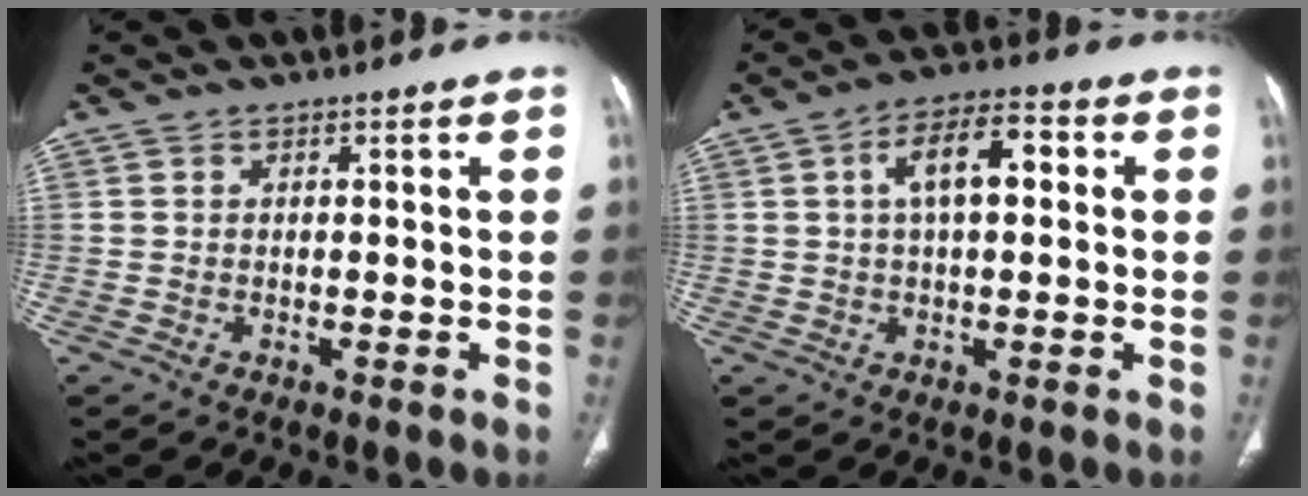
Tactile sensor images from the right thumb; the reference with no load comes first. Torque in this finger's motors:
{"motor_torque": [0.73, 1.11, 0.76, -0.64, 0.04]}